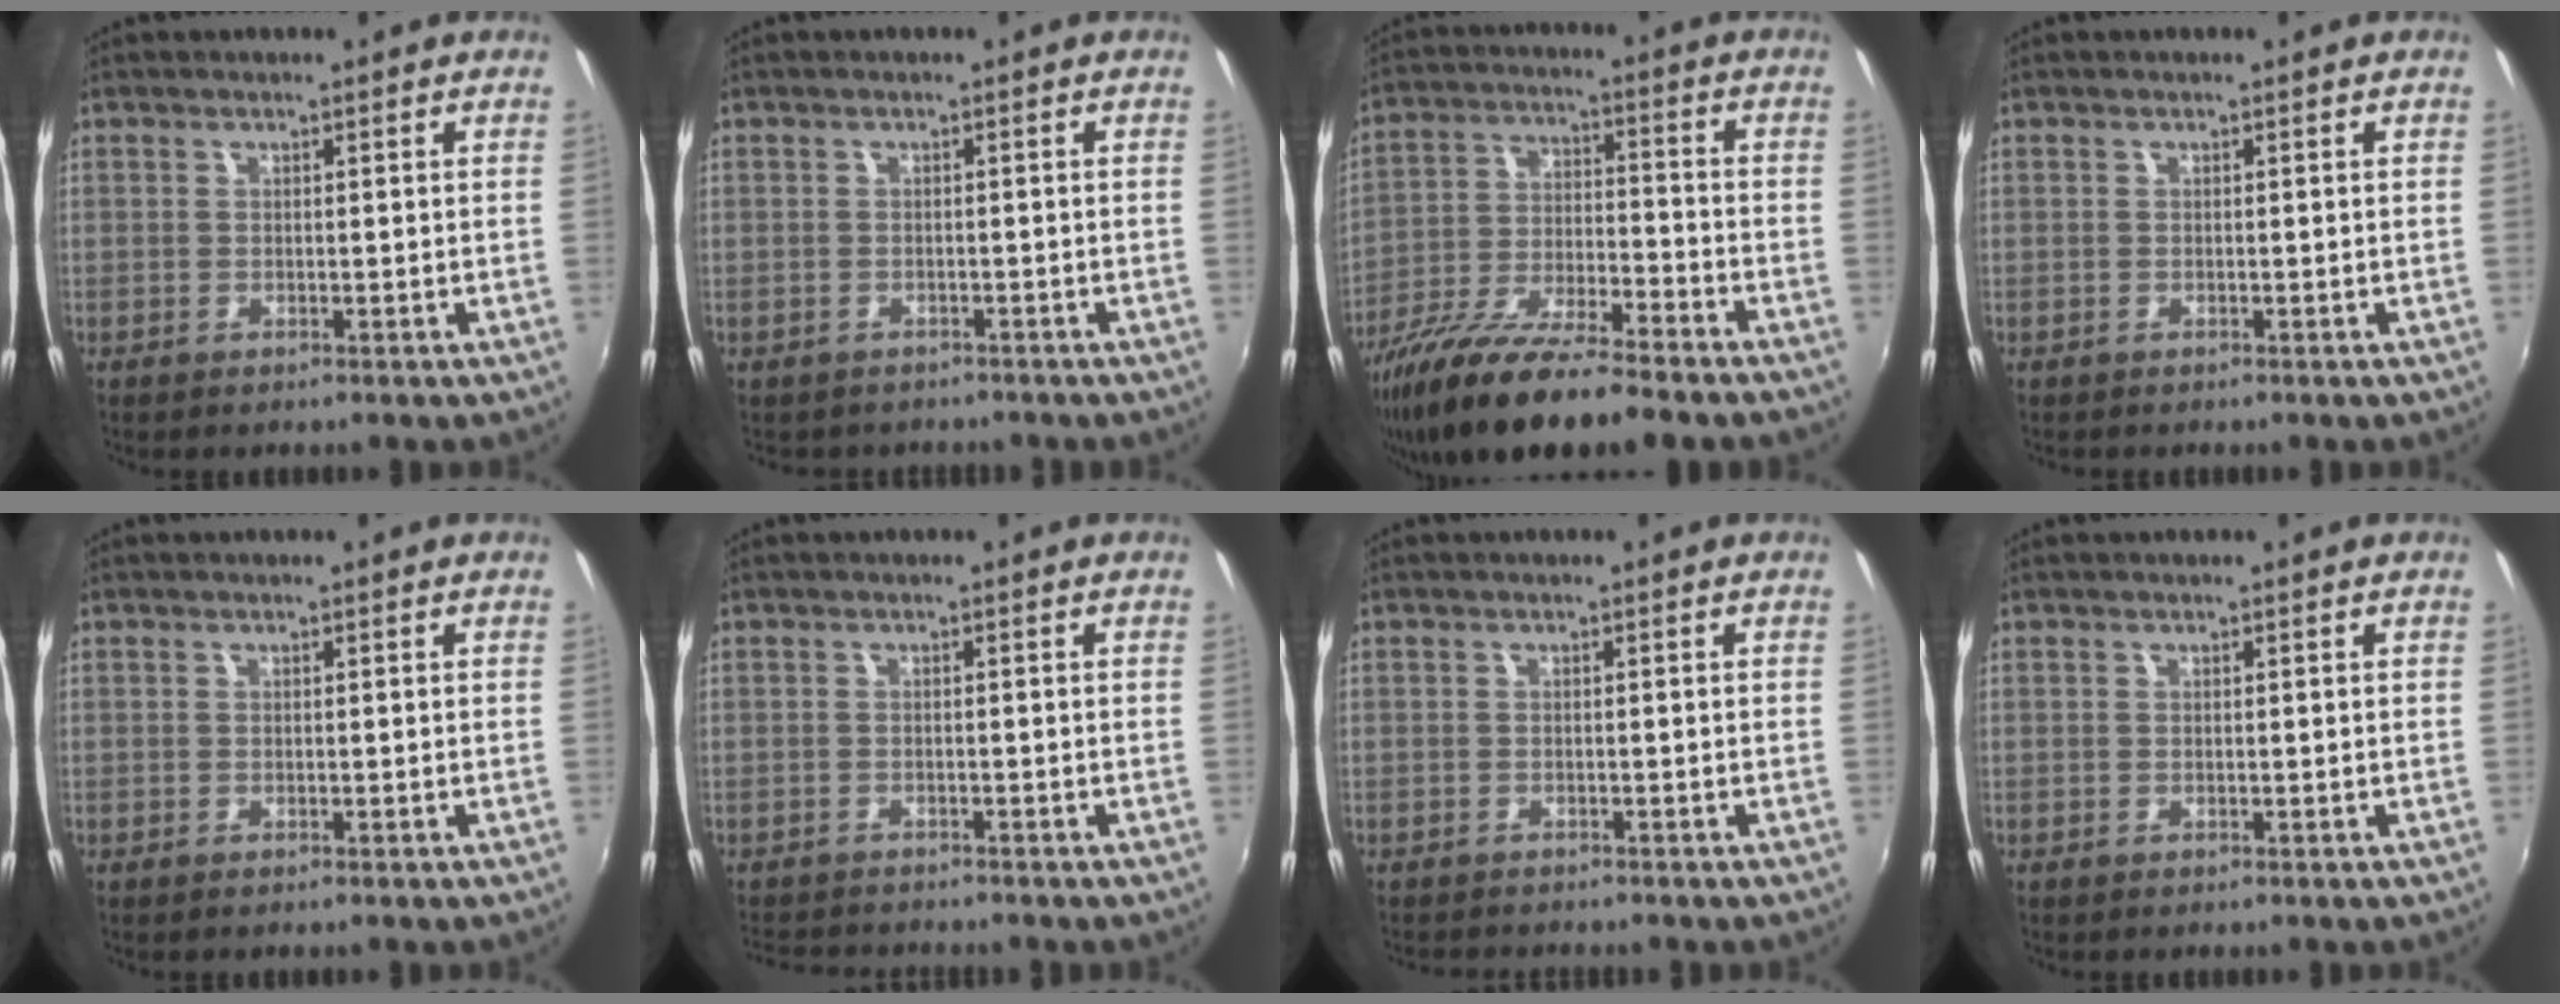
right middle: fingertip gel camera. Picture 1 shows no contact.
{"total": 2.1, "force": [-1.4, 1.6, 0.1], "torque": [-0.010, -0.001, -0.020]}
{"total": 16.9, "force": [-13.0, 2.8, 10.4], "torque": [-0.204, -0.039, -0.230]}
{"total": 0.0}
{"total": 0.0}
{"total": 5.4, "force": [-5.2, 0.9, 1.3], "torque": [-0.039, -0.017, -0.084]}
{"total": 2.0, "force": [-2.0, 0.3, 0.4], "torque": [-0.015, -0.014, -0.032]}
{"total": 0.0}